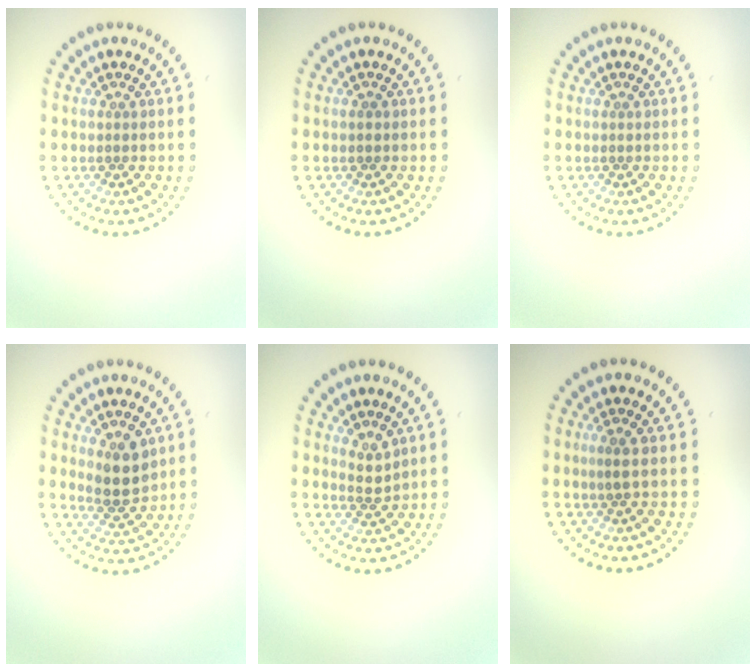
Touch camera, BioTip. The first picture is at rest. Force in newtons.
{"total": 0.7, "press": 0.7, "slide": 0.2}
{"total": 0.0}
{"total": 3.6, "press": 3.4, "slide": 1.3}
{"total": 1.6, "press": 1.3, "slide": 1.0}
{"total": 1.1, "press": 0.8, "slide": 0.7}